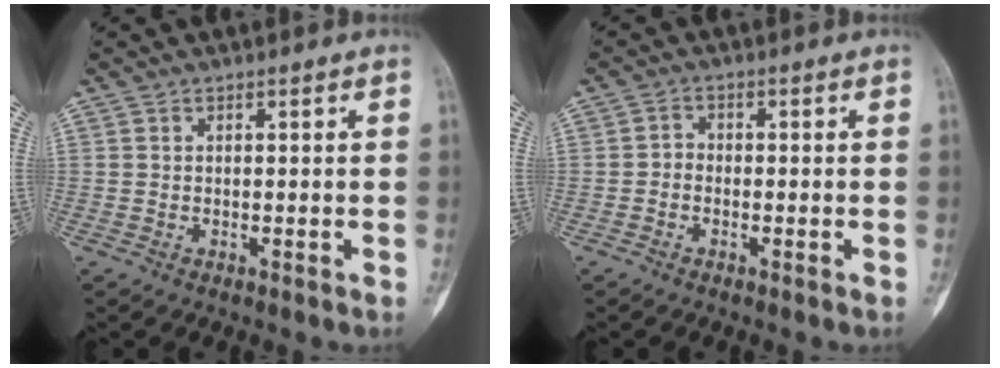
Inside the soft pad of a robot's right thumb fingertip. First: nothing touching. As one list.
[{"total": 1.9, "force": [-0.6, 1.5, 0.8], "torque": [-0.003, 0.007, -0.019]}]